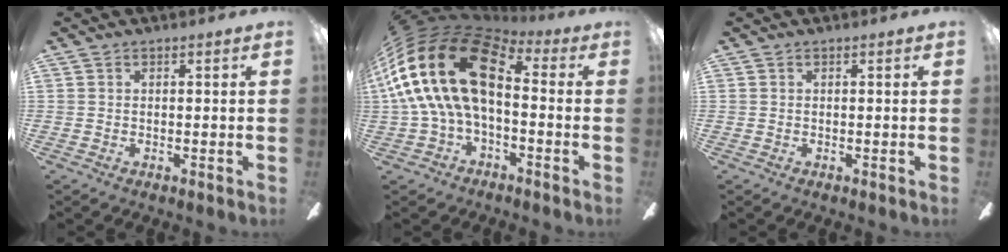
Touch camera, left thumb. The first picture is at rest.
{"total": 22.4, "force": [3.6, 12.4, 18.4], "torque": [-0.392, 0.000, 0.063]}
{"total": 0.0}